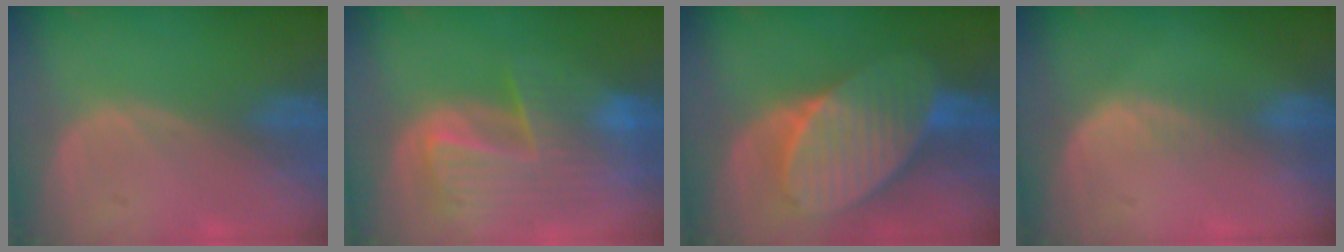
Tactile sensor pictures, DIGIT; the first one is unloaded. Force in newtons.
{"total": 10.2, "press": 8.9, "slide": 5.0}
{"total": 10.1, "press": 10.1, "slide": 0.6}
{"total": 2.0, "press": 1.1, "slide": 1.7}